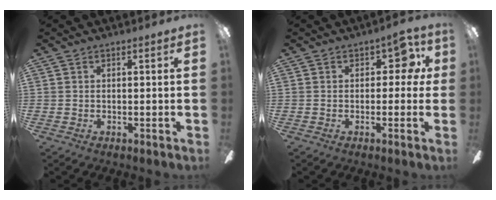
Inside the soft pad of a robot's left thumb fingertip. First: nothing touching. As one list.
[{"total": 5.5, "force": [1.5, 3.6, 3.9], "torque": [-0.046, 0.002, 0.021]}]